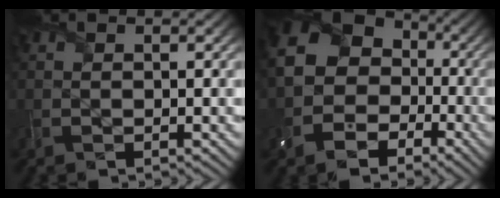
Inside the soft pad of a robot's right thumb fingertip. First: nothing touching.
{"total": 13.4, "force": [-2.8, 11.1, 6.9], "torque": [-0.150, -0.036, -0.049]}